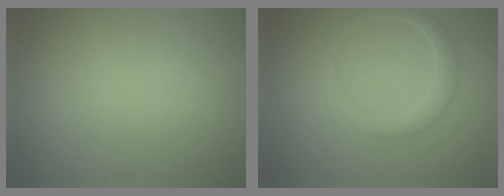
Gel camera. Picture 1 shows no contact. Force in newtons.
{"total": 2.0, "press": 2.0, "slide": 0.1}